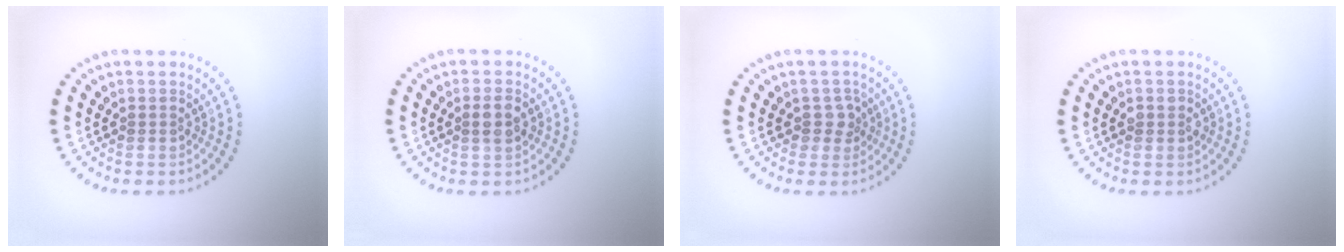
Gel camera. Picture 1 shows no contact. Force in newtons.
{"total": 1.8, "press": 1.7, "slide": 0.6}
{"total": 1.8, "press": 1.6, "slide": 0.8}
{"total": 1.1, "press": 1.1, "slide": 0.2}